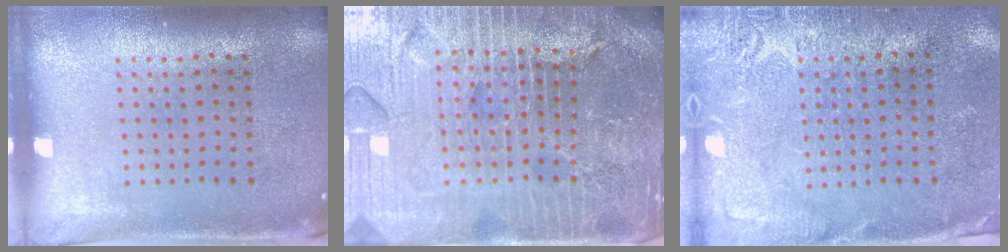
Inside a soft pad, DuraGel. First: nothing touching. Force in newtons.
{"total": 6.2, "press": 5.5, "slide": 2.9}
{"total": 2.6, "press": 2.4, "slide": 1.1}